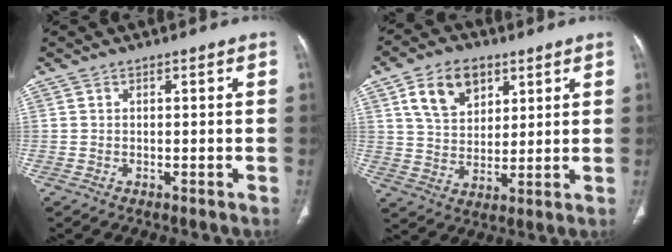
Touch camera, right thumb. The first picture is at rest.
{"total": 11.0, "force": [5.2, 7.3, 6.3], "torque": [-0.082, -0.017, 0.098]}